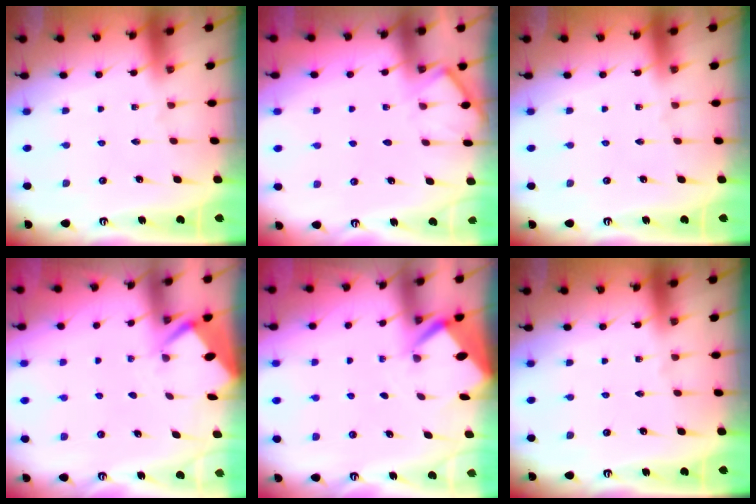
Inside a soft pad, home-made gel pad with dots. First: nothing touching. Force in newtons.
{"total": 4.7, "press": 4.7, "slide": 0.6}
{"total": 0.0}
{"total": 2.9, "press": 2.8, "slide": 0.4}
{"total": 2.7, "press": 2.7, "slide": 0.3}
{"total": 0.0}